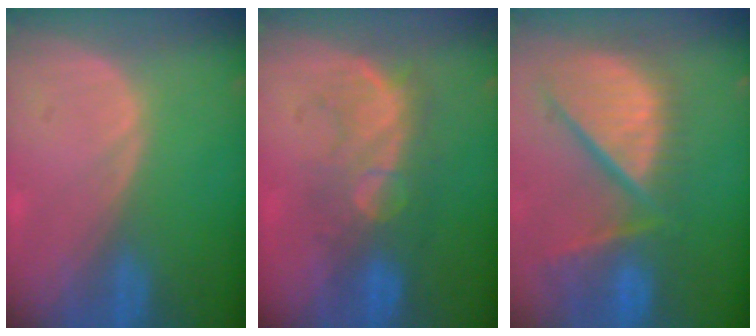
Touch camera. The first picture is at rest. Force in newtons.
{"total": 7.8, "press": 7.7, "slide": 1.2}
{"total": 13.1, "press": 11.0, "slide": 7.2}